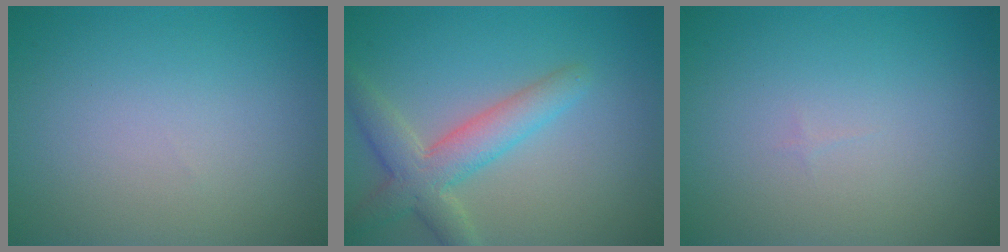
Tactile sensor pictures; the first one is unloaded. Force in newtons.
{"total": 4.6, "press": 4.6, "slide": 0.4}
{"total": 0.0}